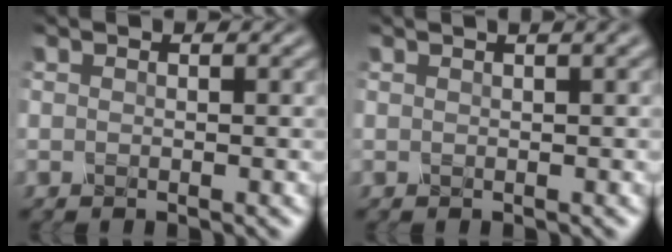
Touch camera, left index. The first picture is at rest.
{"total": 2.1, "force": [1.2, 0.6, 1.6], "torque": [-0.014, 0.007, 0.005]}